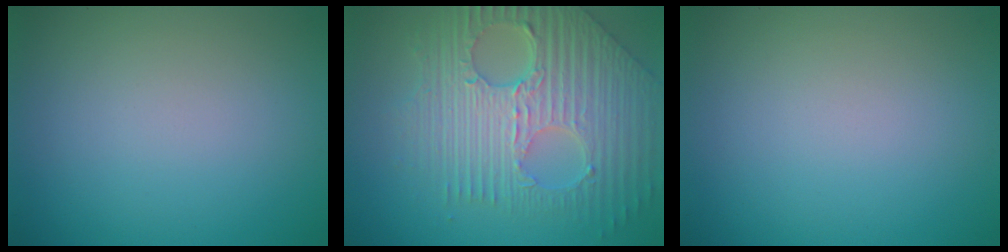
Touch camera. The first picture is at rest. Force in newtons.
{"total": 9.6, "press": 6.5, "slide": 7.1}
{"total": 0.0}